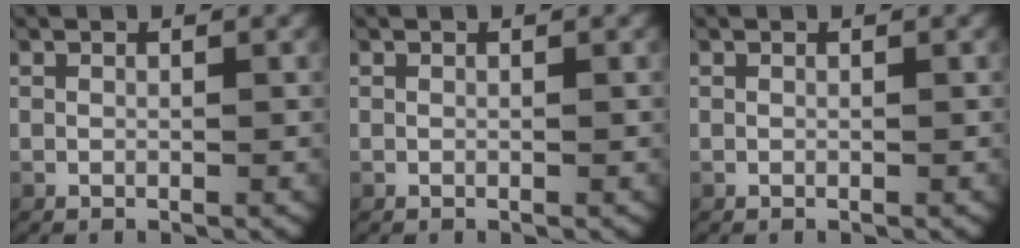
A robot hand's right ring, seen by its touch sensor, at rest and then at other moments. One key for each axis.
{"total": 0.0}
{"total": 0.0}